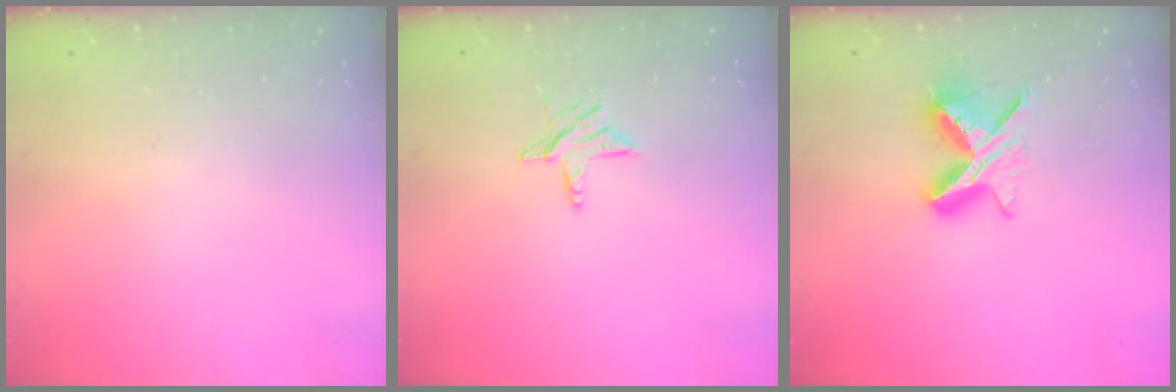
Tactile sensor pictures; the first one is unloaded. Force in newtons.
{"total": 5.5, "press": 5.5, "slide": 0.5}
{"total": 8.7, "press": 8.6, "slide": 0.6}